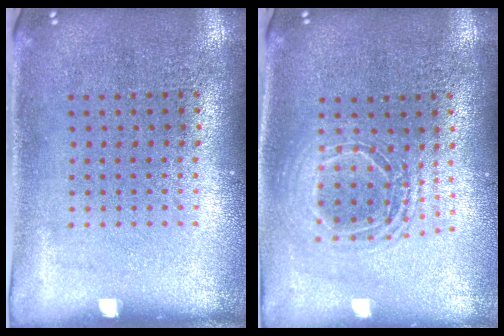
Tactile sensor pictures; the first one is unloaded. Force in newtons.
{"total": 1.7, "press": 1.5, "slide": 0.9}